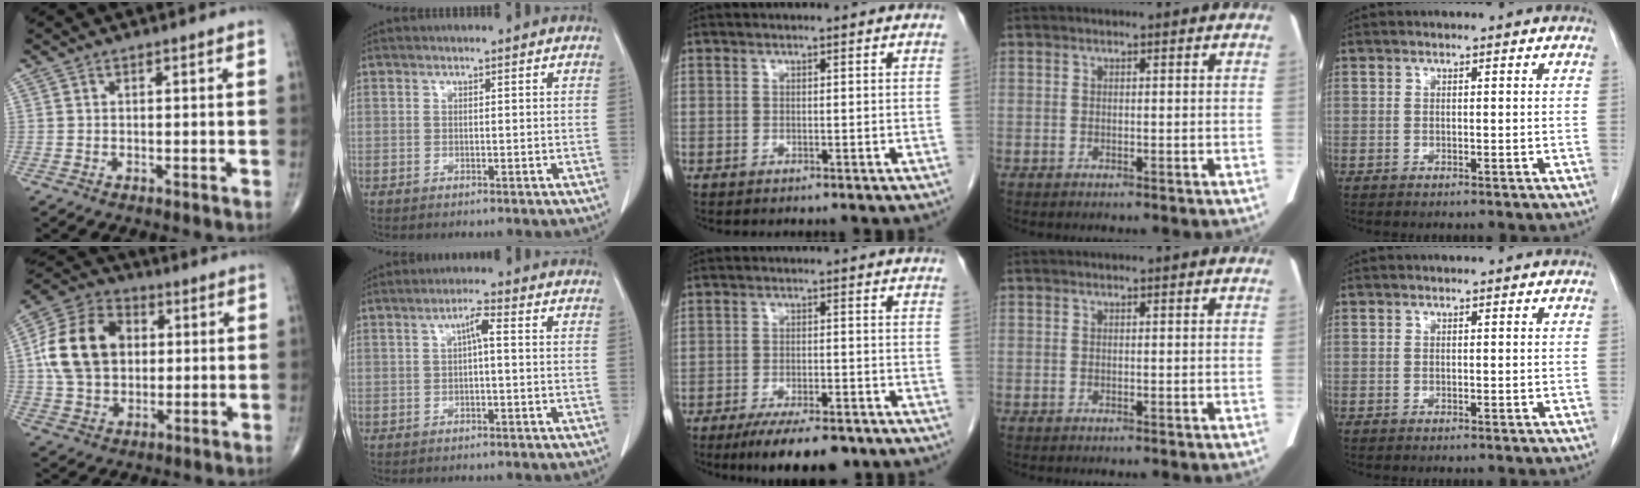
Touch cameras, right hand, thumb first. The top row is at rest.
{"thumb": {"total": 16.8, "force": [2.2, 12.6, 10.9], "torque": [-0.184, 0.017, 0.036]}, "index": {"total": 2.7, "force": [0.3, 0.4, 2.7], "torque": [-0.046, 0.007, 0.005]}, "middle": {"total": 9.9, "force": [-7.5, 2.8, 5.9], "torque": [-0.083, -0.010, -0.110]}}